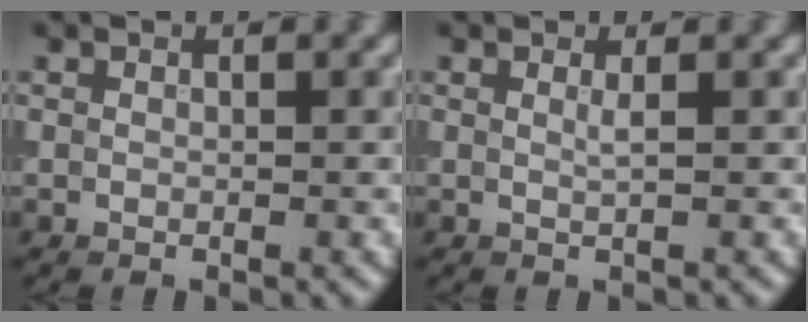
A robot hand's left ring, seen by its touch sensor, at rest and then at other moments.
{"total": 0.8, "force": [0.2, 0.2, 0.8], "torque": [-0.009, -0.001, 0.001]}